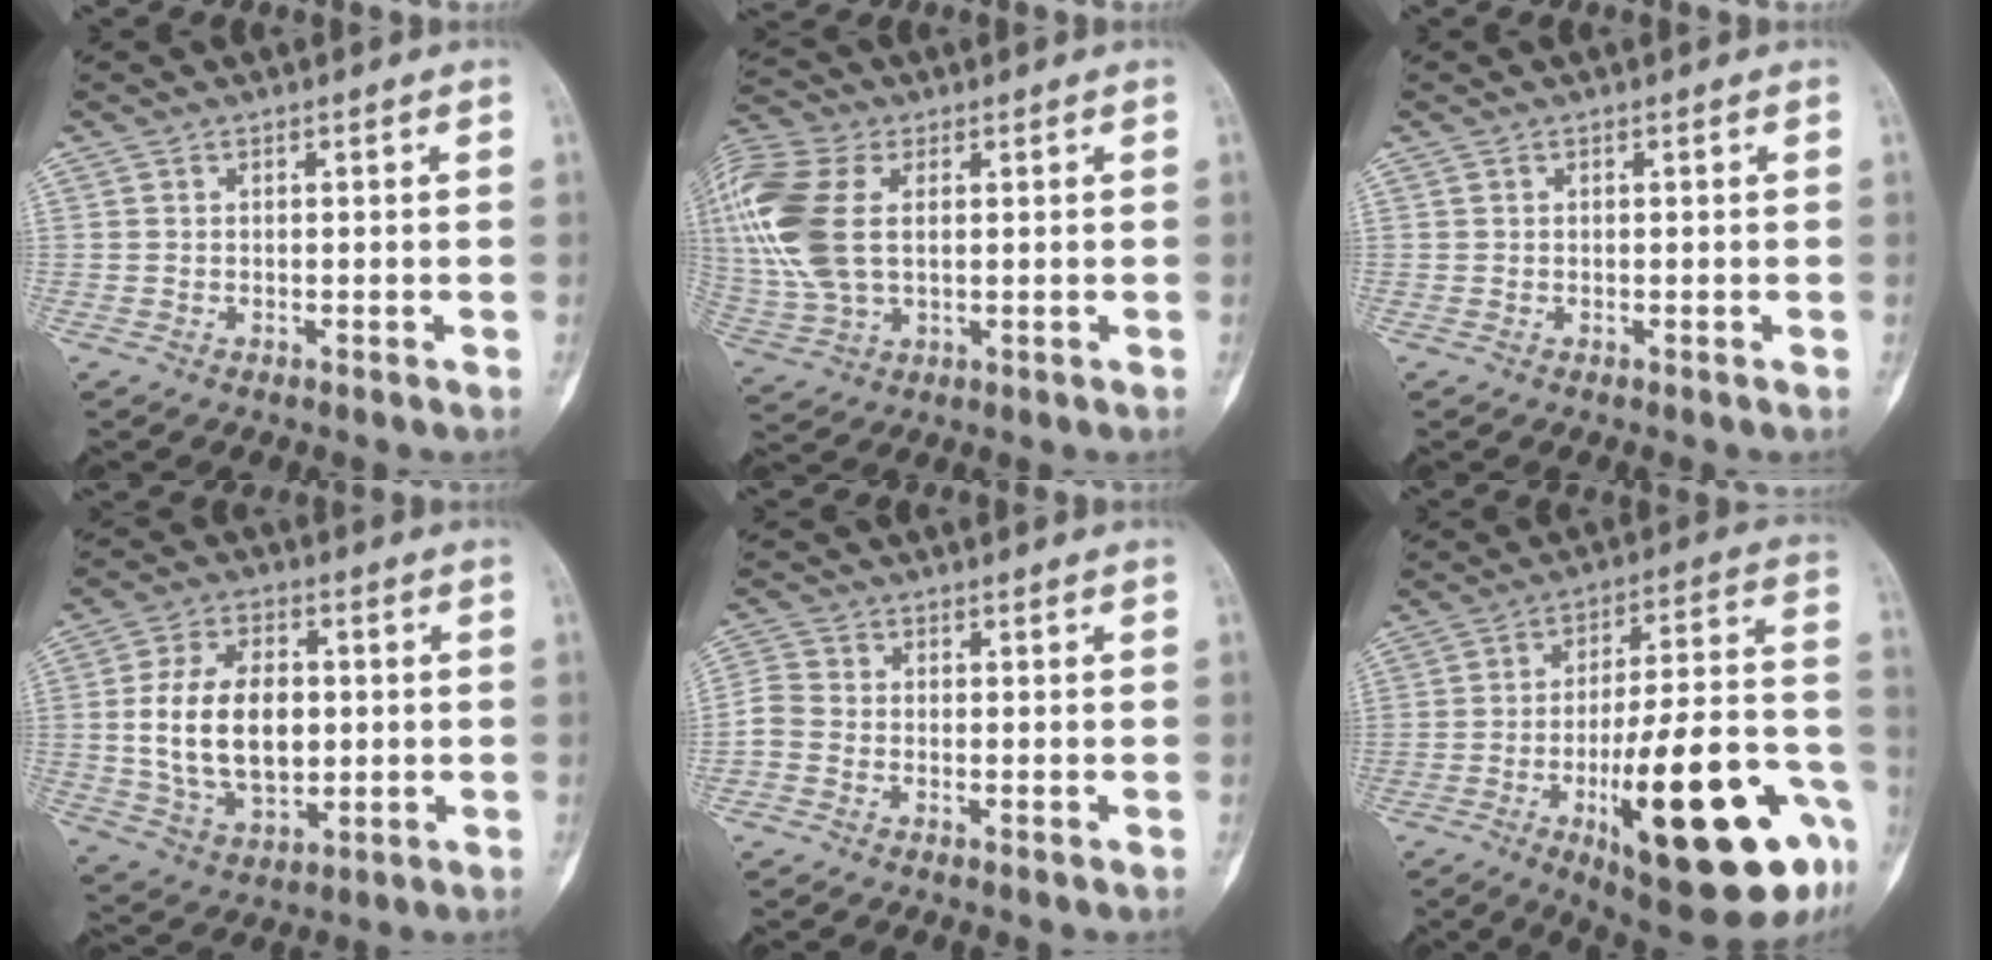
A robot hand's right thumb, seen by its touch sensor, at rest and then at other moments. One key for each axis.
{"total": 17.7, "fx": 3.1, "fy": 10.7, "fz": 13.8, "tx": -0.338, "ty": 0.004, "tz": 0.058}
{"total": 0.0}
{"total": 15.4, "fx": 0.5, "fy": 9.7, "fz": 12.0, "tx": -0.193, "ty": 0.001, "tz": 0.018}
{"total": 3.4, "fx": -1.5, "fy": 2.6, "fz": 1.6, "tx": -0.034, "ty": 0.010, "tz": -0.043}
{"total": 28.0, "fx": -10.7, "fy": 7.7, "fz": 24.7, "tx": -0.320, "ty": 0.040, "tz": -0.147}